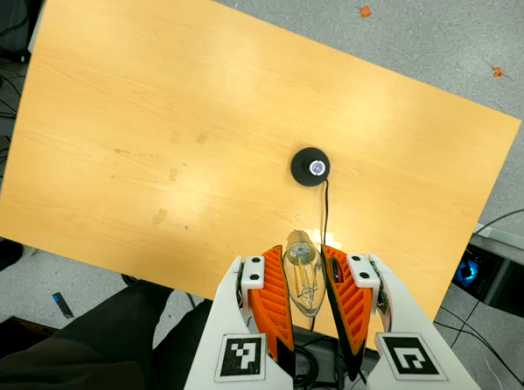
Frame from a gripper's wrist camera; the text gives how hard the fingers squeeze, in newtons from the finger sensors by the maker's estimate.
{"total": 12.5, "left": 13.4, "right": 11.6}